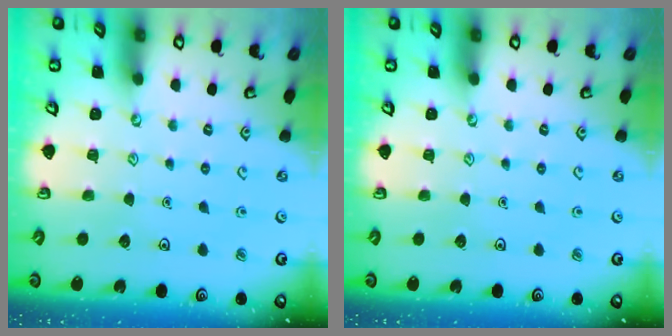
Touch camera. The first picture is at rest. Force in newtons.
{"total": 0.0}